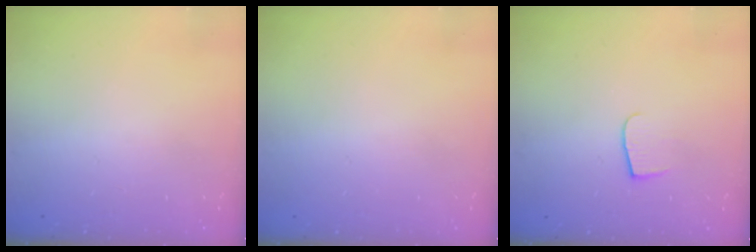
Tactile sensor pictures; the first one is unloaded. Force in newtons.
{"total": 0.6, "press": 0.6, "slide": 0.2}
{"total": 4.9, "press": 4.9, "slide": 0.5}